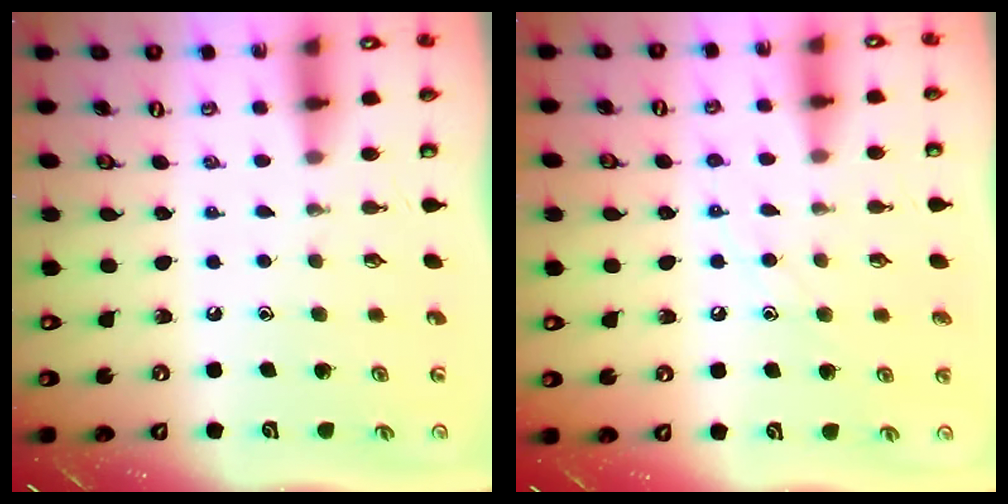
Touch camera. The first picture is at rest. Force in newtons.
{"total": 6.9, "press": 6.9, "slide": 0.5}